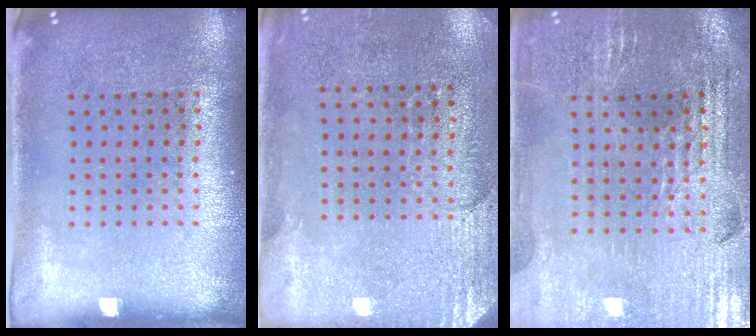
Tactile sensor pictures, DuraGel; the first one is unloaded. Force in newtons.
{"total": 2.6, "press": 2.3, "slide": 1.2}
{"total": 2.9, "press": 2.9, "slide": 0.5}